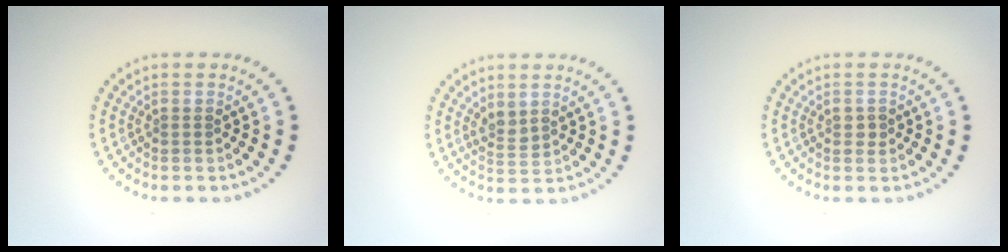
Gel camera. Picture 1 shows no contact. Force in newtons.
{"total": 1.5, "press": 1.3, "slide": 0.7}
{"total": 1.0, "press": 1.0, "slide": 0.1}